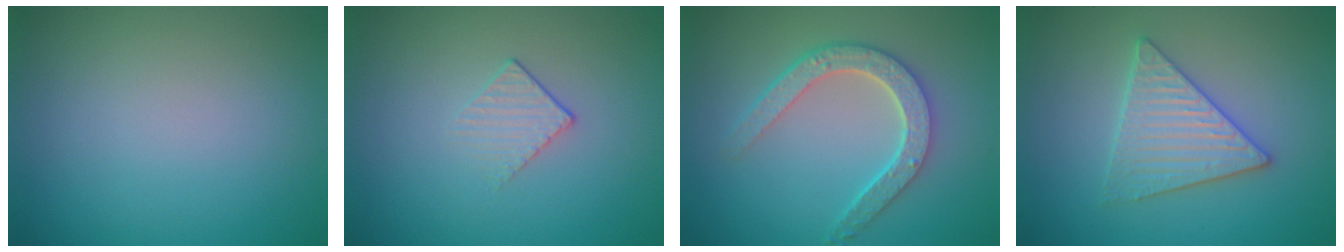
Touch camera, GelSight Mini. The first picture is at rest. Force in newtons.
{"total": 1.3, "press": 0.7, "slide": 1.1}
{"total": 4.6, "press": 3.7, "slide": 2.8}
{"total": 3.7, "press": 3.7, "slide": 0.4}